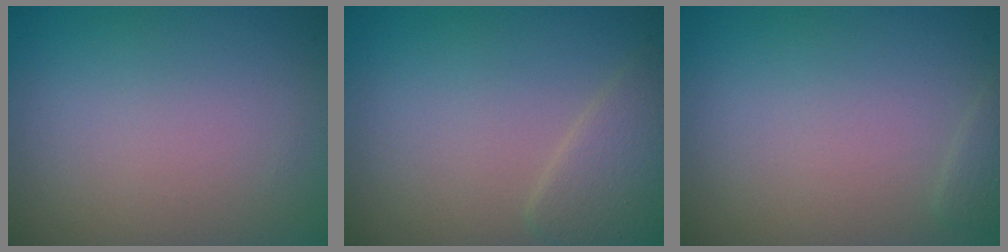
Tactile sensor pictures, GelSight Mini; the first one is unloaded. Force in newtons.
{"total": 2.4, "press": 2.4, "slide": 0.2}
{"total": 0.7, "press": 0.7, "slide": 0.1}